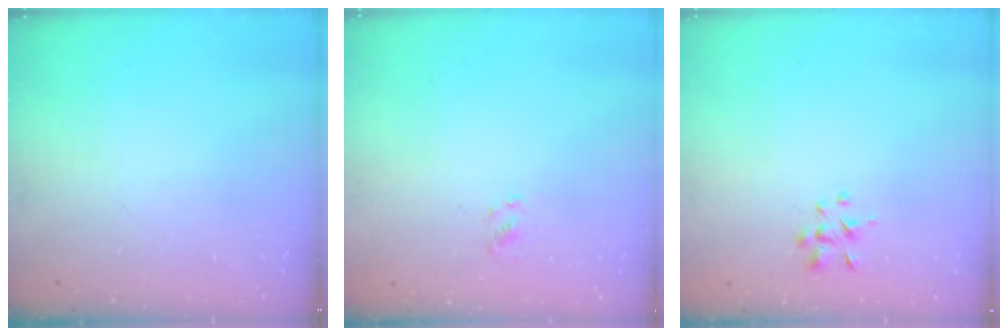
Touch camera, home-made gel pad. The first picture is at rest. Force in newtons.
{"total": 1.7, "press": 1.5, "slide": 0.9}
{"total": 2.9, "press": 2.7, "slide": 1.2}